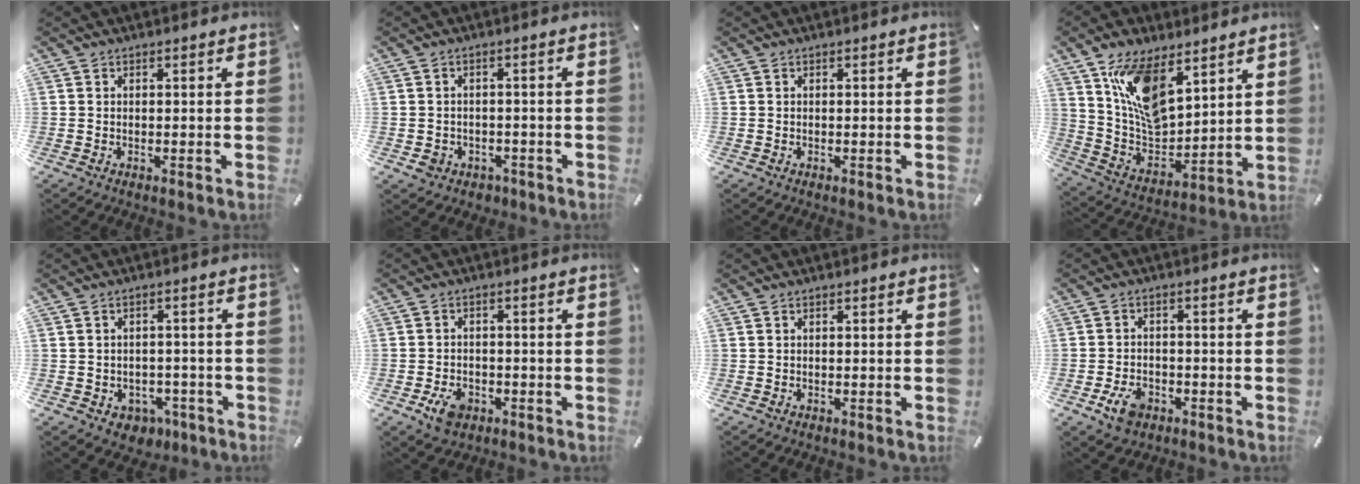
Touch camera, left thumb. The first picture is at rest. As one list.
[{"total": 3.6, "force": [-1.4, 3.1, 1.1], "torque": [-0.026, 0.002, -0.026]}, {"total": 0.0}, {"total": 14.3, "force": [8.8, 7.7, 8.2], "torque": [-0.164, -0.046, 0.169]}, {"total": 4.5, "force": [-1.4, 4.0, 1.5], "torque": [-0.022, 0.011, -0.024]}, {"total": 5.3, "force": [-2.5, 3.8, 2.8], "torque": [-0.062, 0.009, -0.046]}, {"total": 0.0}, {"total": 5.6, "force": [-2.8, 3.8, 3.0], "torque": [-0.065, 0.010, -0.051]}]